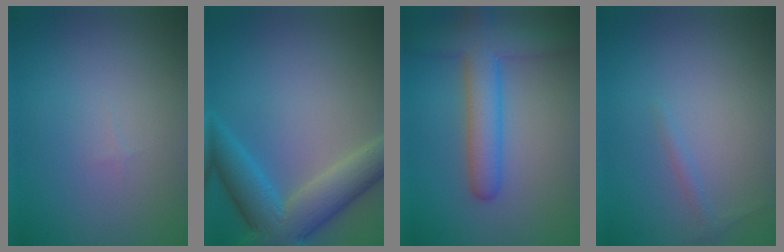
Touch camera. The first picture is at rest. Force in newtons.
{"total": 7.5, "press": 7.5, "slide": 0.3}
{"total": 5.8, "press": 5.8, "slide": 0.3}
{"total": 0.6, "press": 0.6, "slide": 0.1}